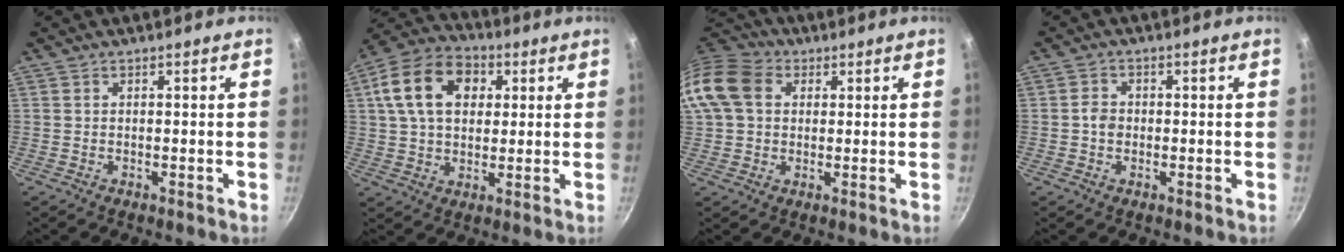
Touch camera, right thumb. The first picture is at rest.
{"total": 15.5, "force": [4.3, 10.9, 10.2], "torque": [-0.163, 0.014, 0.059]}
{"total": 13.4, "force": [3.0, 10.5, 7.7], "torque": [-0.147, 0.022, 0.039]}
{"total": 2.7, "force": [-0.2, 2.3, 1.4], "torque": [-0.018, 0.009, -0.007]}